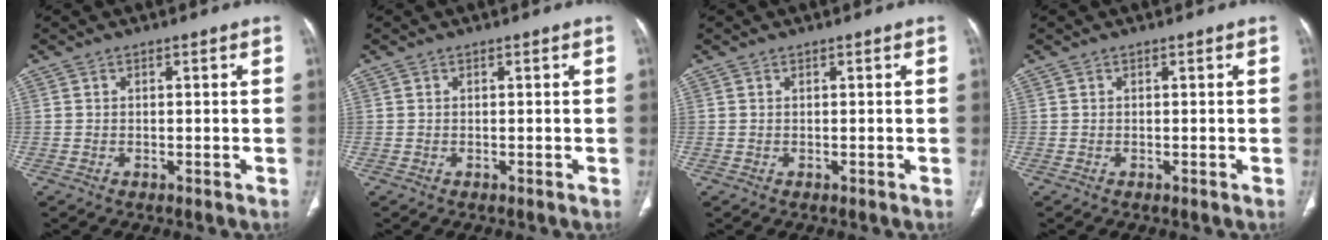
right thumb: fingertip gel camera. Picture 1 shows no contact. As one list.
[{"total": 0.0}, {"total": 0.0}, {"total": 0.0}]